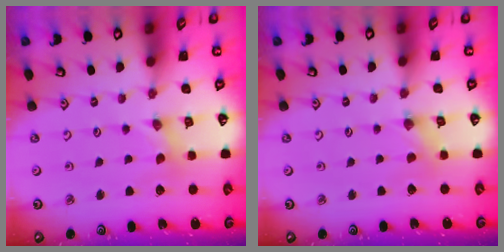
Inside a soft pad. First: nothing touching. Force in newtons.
{"total": 0.0}